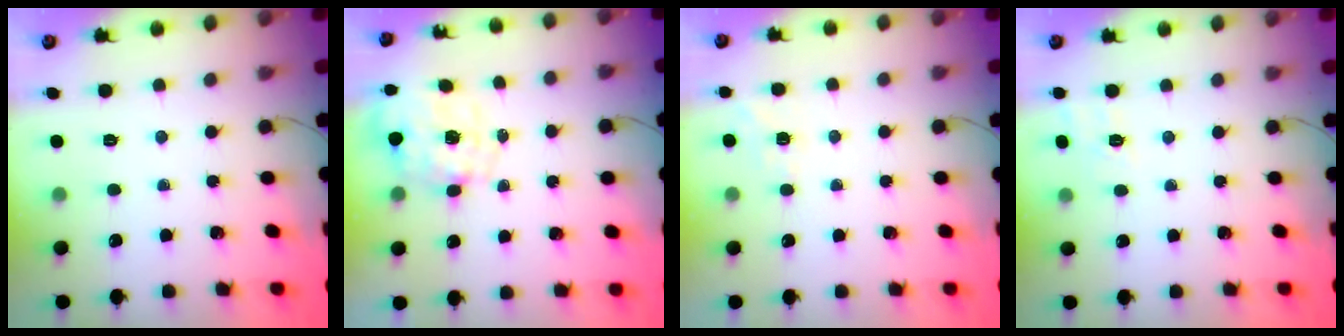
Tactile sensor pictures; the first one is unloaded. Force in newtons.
{"total": 2.1, "press": 1.8, "slide": 1.0}
{"total": 5.8, "press": 5.6, "slide": 1.6}
{"total": 9.5, "press": 9.2, "slide": 2.0}